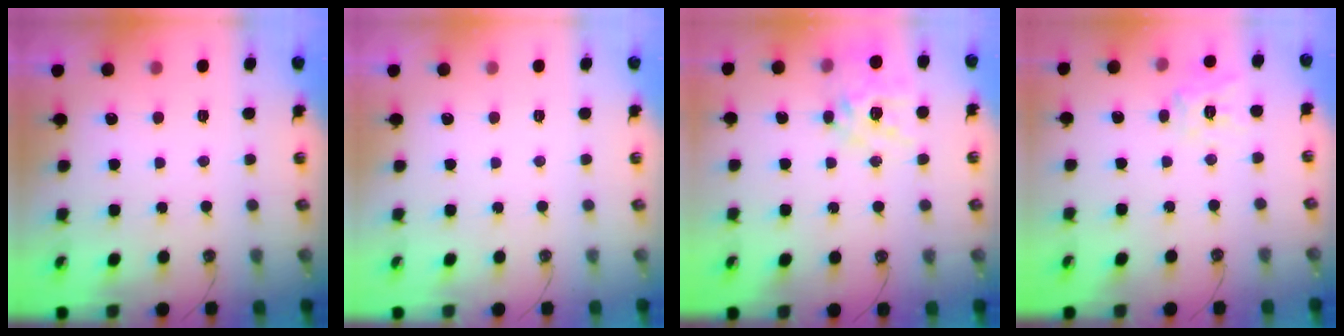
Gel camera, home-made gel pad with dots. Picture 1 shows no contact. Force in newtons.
{"total": 0.0}
{"total": 14.7, "press": 14.7, "slide": 1.4}
{"total": 11.1, "press": 11.1, "slide": 0.9}